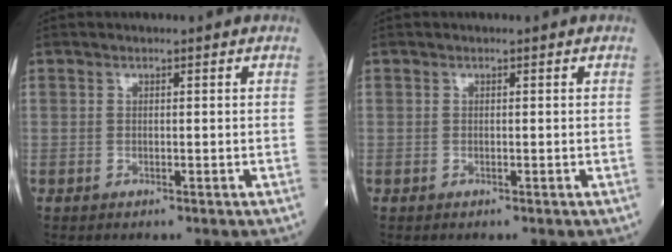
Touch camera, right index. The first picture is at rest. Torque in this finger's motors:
{"motor_torque": [0.02, -0.01, 0.00, 0.00]}